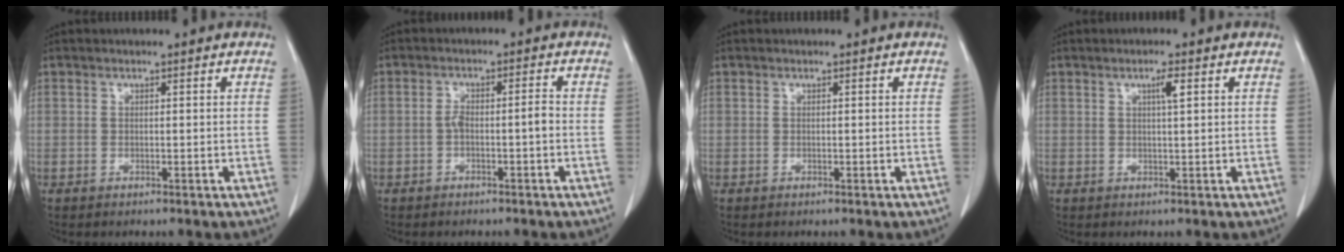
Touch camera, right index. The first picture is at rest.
{"total": 3.0, "force": [-0.9, 0.6, 2.8], "torque": [-0.048, 0.009, -0.014]}
{"total": 0.0}
{"total": 2.1, "force": [0.8, 0.0, 1.9], "torque": [-0.036, -0.001, 0.013]}